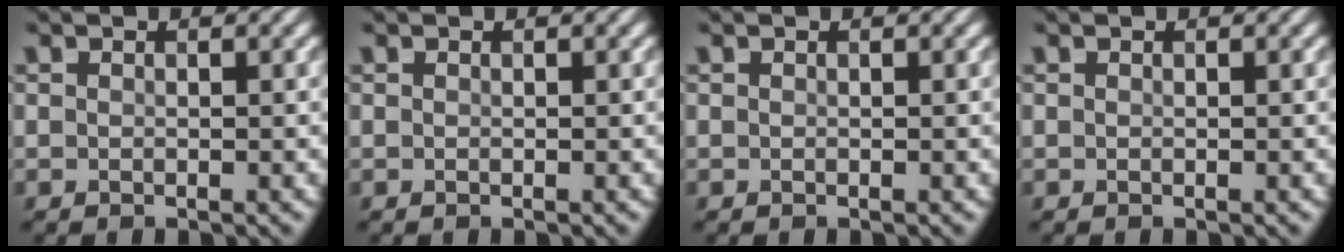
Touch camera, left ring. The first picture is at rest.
{"total": 0.0}
{"total": 0.0}
{"total": 0.0}